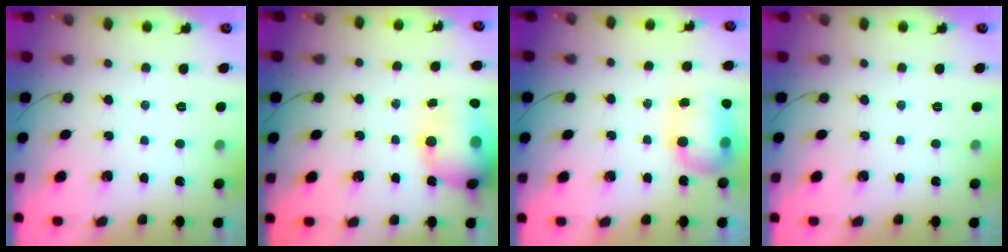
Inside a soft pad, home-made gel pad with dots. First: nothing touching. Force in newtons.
{"total": 18.9, "press": 18.4, "slide": 4.3}
{"total": 11.7, "press": 9.3, "slide": 7.1}
{"total": 0.0}